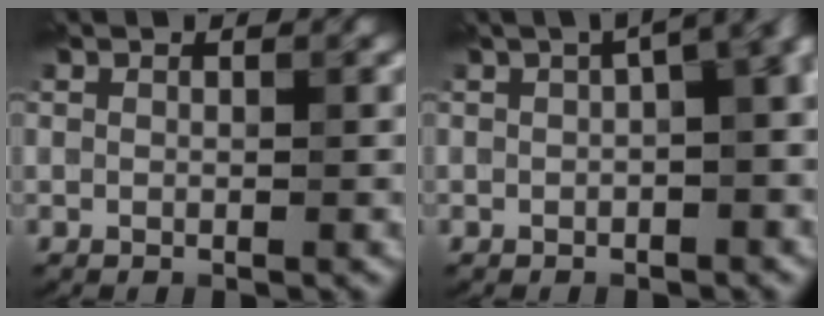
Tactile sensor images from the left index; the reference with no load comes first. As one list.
[{"total": 7.8, "force": [1.1, 3.5, 6.9], "torque": [-0.030, 0.031, -0.003]}]